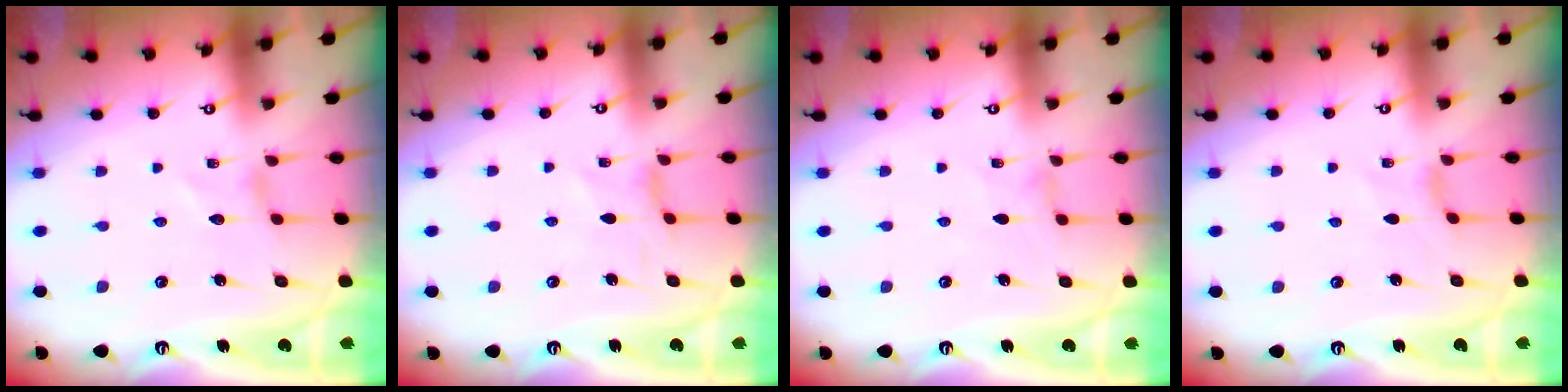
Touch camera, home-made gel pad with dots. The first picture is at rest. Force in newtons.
{"total": 2.3, "press": 2.3, "slide": 0.4}
{"total": 0.0}
{"total": 1.2, "press": 1.1, "slide": 0.4}